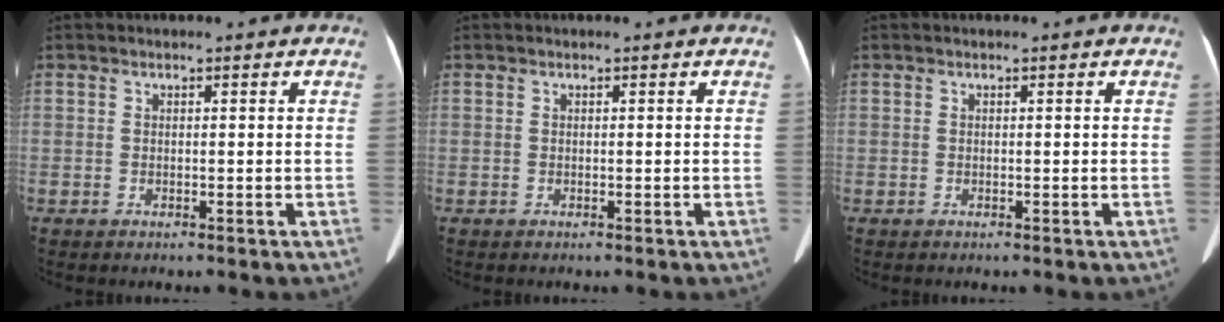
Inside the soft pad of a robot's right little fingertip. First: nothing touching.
{"total": 0.0}
{"total": 0.0}